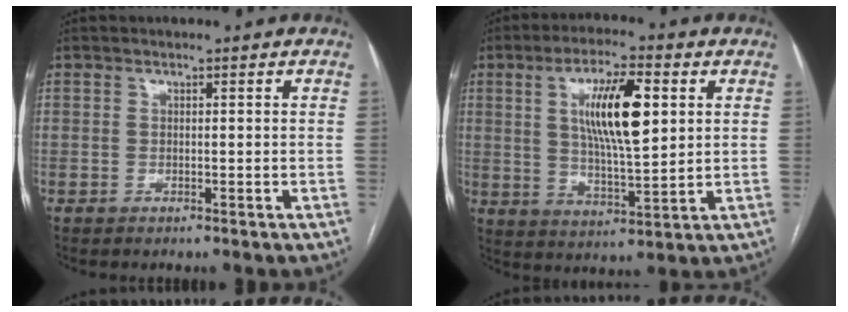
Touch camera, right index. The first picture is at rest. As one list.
[{"total": 12.2, "force": [3.3, 2.6, 11.4], "torque": [-0.209, 0.005, 0.059]}]